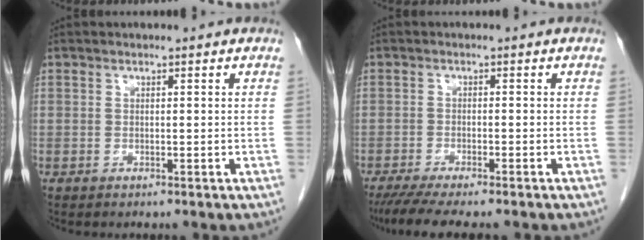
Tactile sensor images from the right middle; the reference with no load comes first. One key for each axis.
{"total": 9.1, "fx": -7.8, "fy": 1.2, "fz": 4.5, "tx": -0.070, "ty": -0.020, "tz": -0.121}